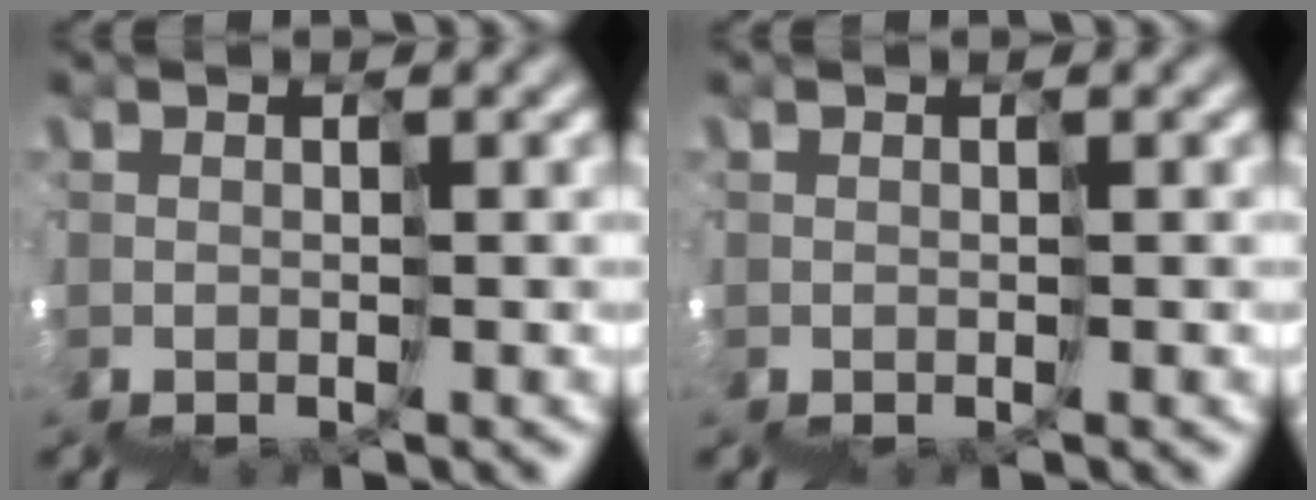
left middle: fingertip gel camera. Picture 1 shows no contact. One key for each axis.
{"total": 0.0}